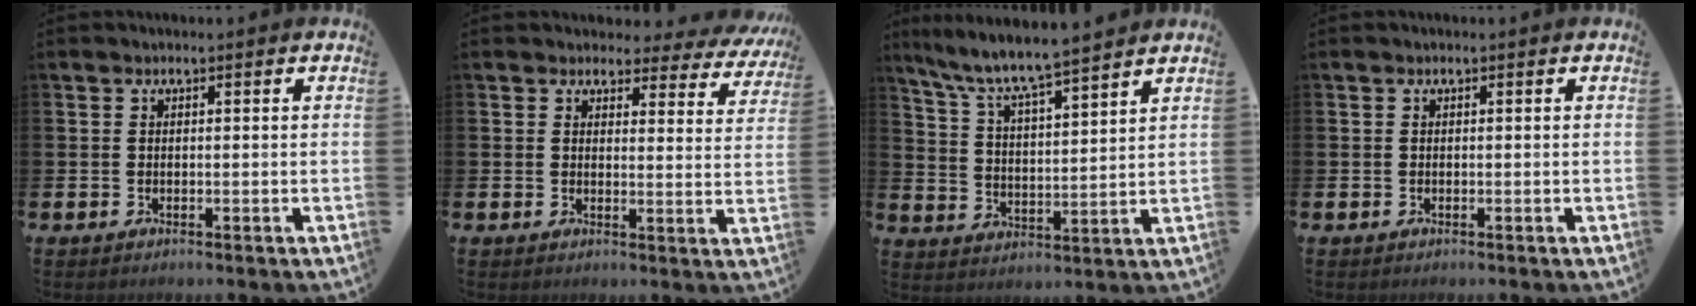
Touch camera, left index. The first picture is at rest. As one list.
[{"total": 3.1, "force": [2.7, 1.4, 0.4], "torque": [-0.001, -0.026, 0.040]}, {"total": 7.9, "force": [7.4, 0.2, 2.8], "torque": [-0.088, -0.047, 0.129]}, {"total": 0.0}]